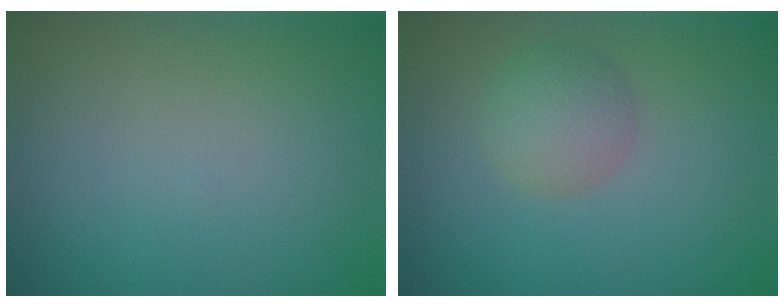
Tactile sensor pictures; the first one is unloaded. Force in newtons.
{"total": 2.9, "press": 2.9, "slide": 0.1}